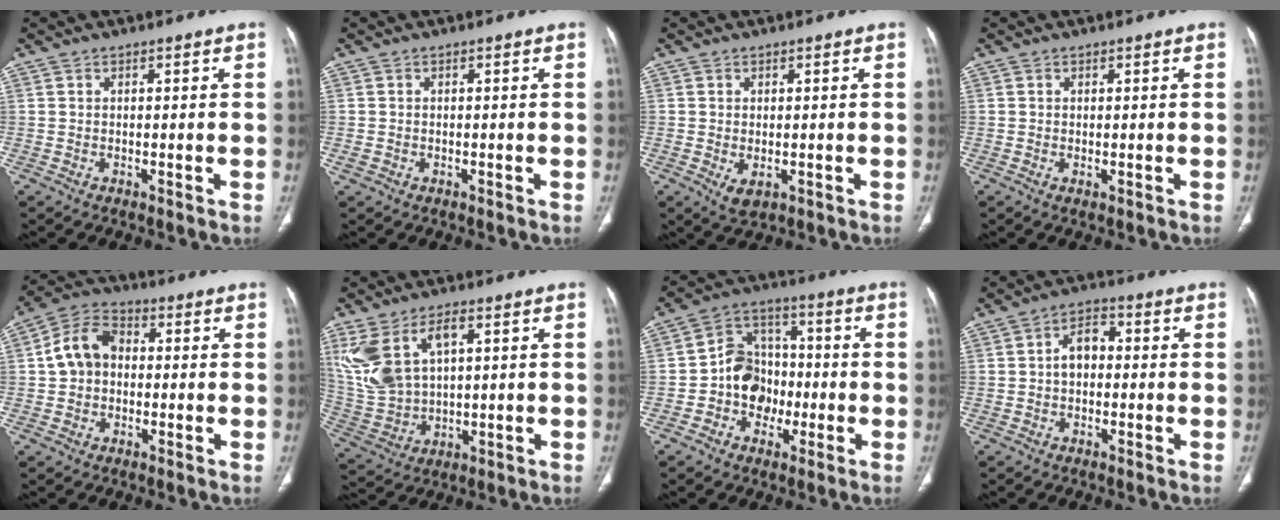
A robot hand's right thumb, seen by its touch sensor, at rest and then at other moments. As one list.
[{"total": 1.0, "force": [-0.3, 0.8, 0.5], "torque": [-0.015, 0.001, -0.003]}, {"total": 3.0, "force": [-0.7, 1.8, 2.3], "torque": [-0.040, -0.006, -0.001]}, {"total": 0.6, "force": [-0.1, 0.3, 0.5], "torque": [-0.012, -0.003, 0.000]}, {"total": 9.2, "force": [0.4, 7.2, 5.8], "torque": [-0.094, 0.027, -0.005]}, {"total": 13.6, "force": [4.8, 7.7, 10.1], "torque": [-0.222, -0.002, 0.113]}, {"total": 10.5, "force": [-2.5, 9.0, 4.7], "torque": [-0.037, 0.040, -0.052]}, {"total": 5.2, "force": [-0.2, 3.6, 3.8], "torque": [-0.053, 0.020, -0.013]}]